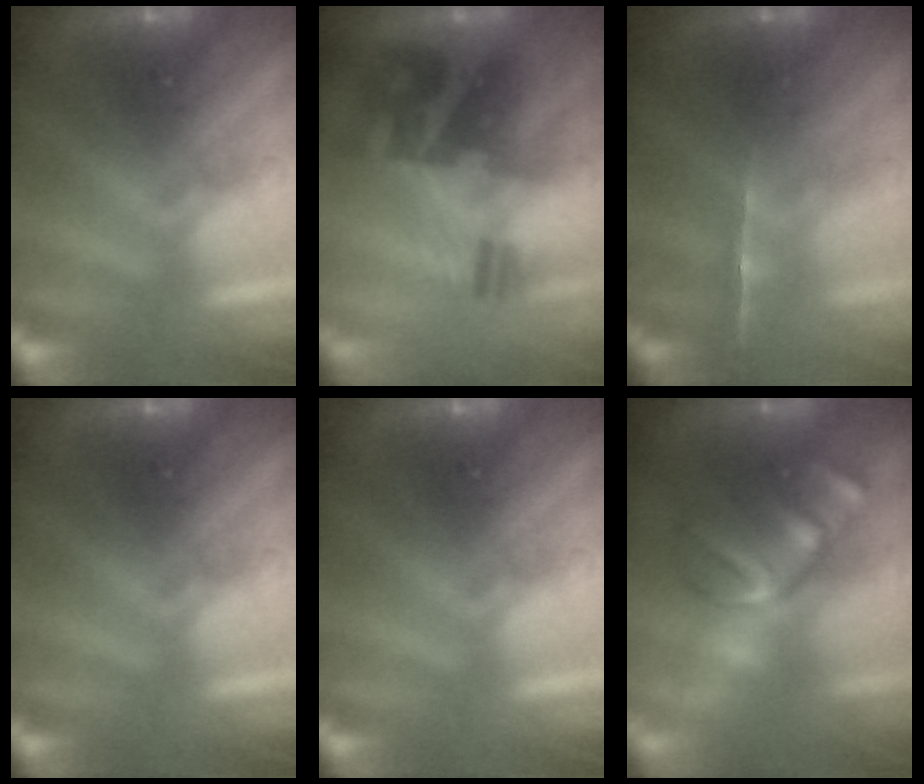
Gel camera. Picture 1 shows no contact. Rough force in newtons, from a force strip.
{"total": 2.2}
{"total": 1.7}
{"total": 0.0}
{"total": 0.0}
{"total": 2.9}